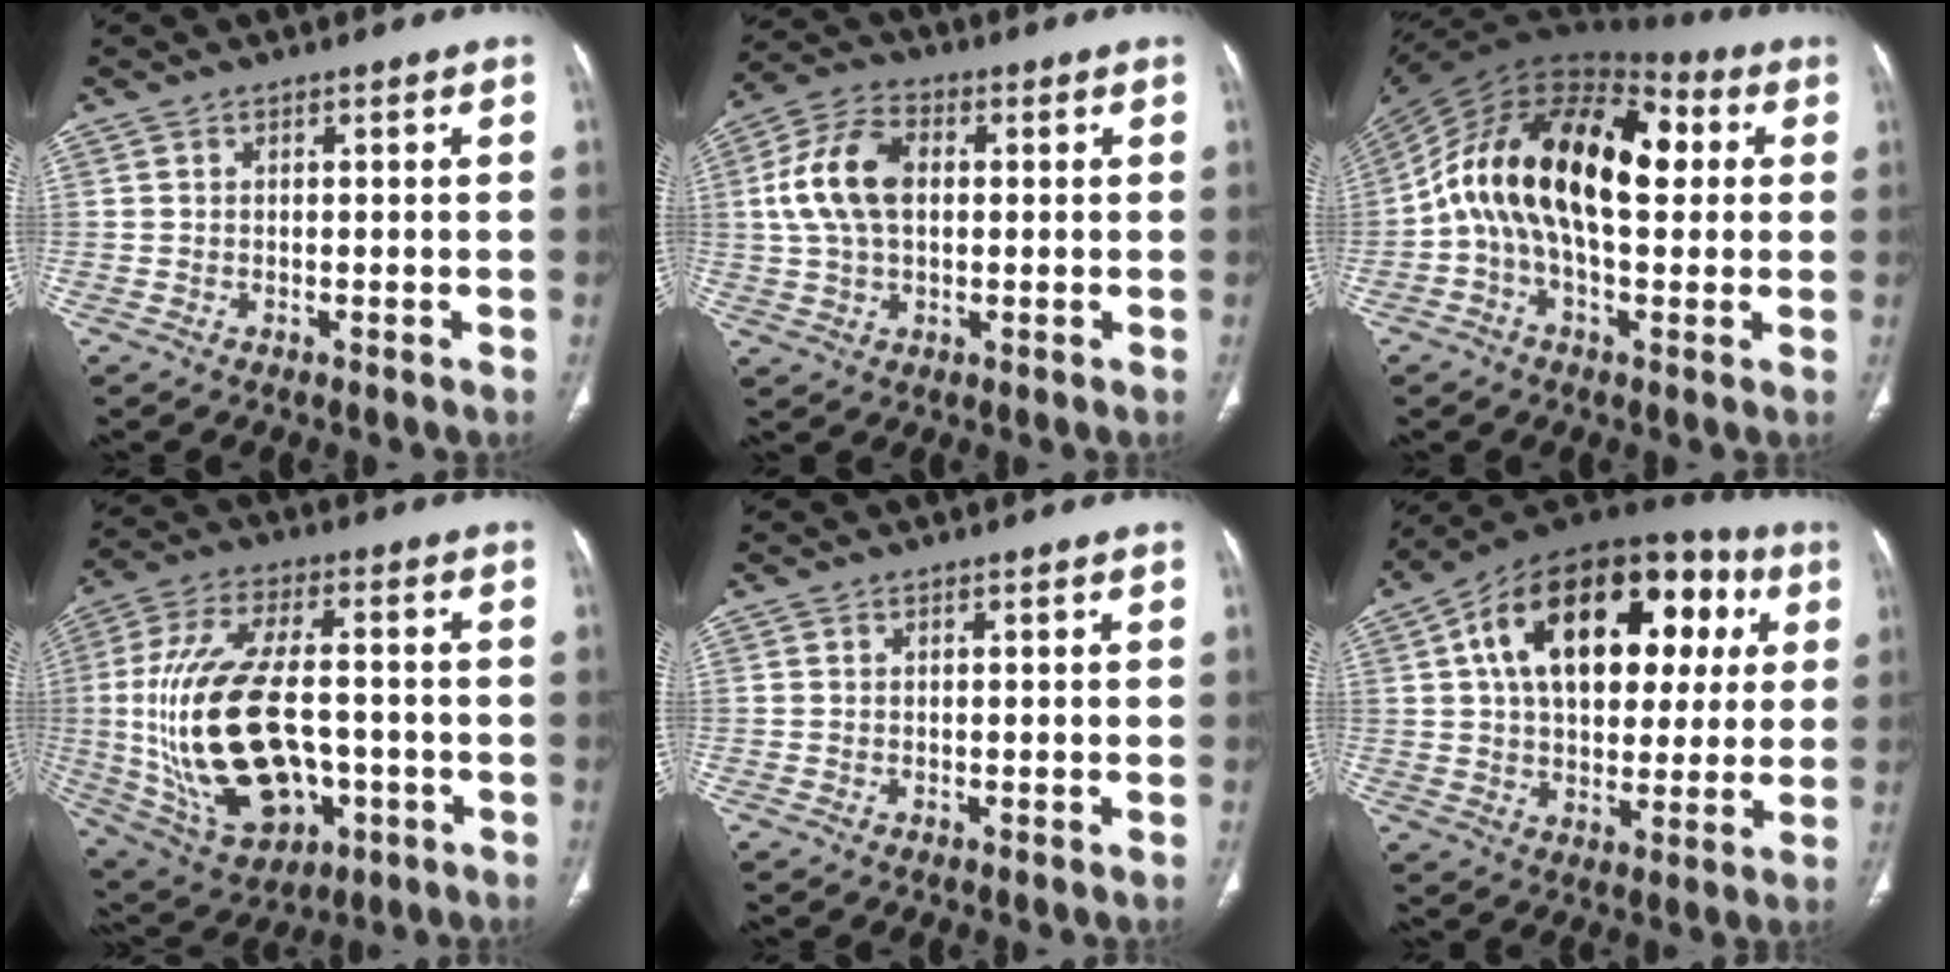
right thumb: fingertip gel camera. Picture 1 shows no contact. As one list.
[{"total": 11.8, "force": [1.4, 7.4, 9.1], "torque": [-0.179, 0.021, 0.023]}, {"total": 22.8, "force": [3.2, 12.0, 19.1], "torque": [-0.319, 0.042, 0.041]}, {"total": 24.1, "force": [-2.8, 13.4, 19.8], "torque": [-0.391, 0.009, -0.022]}, {"total": 0.0}, {"total": 26.9, "force": [7.3, 15.8, 20.5], "torque": [-0.292, 0.039, 0.110]}]